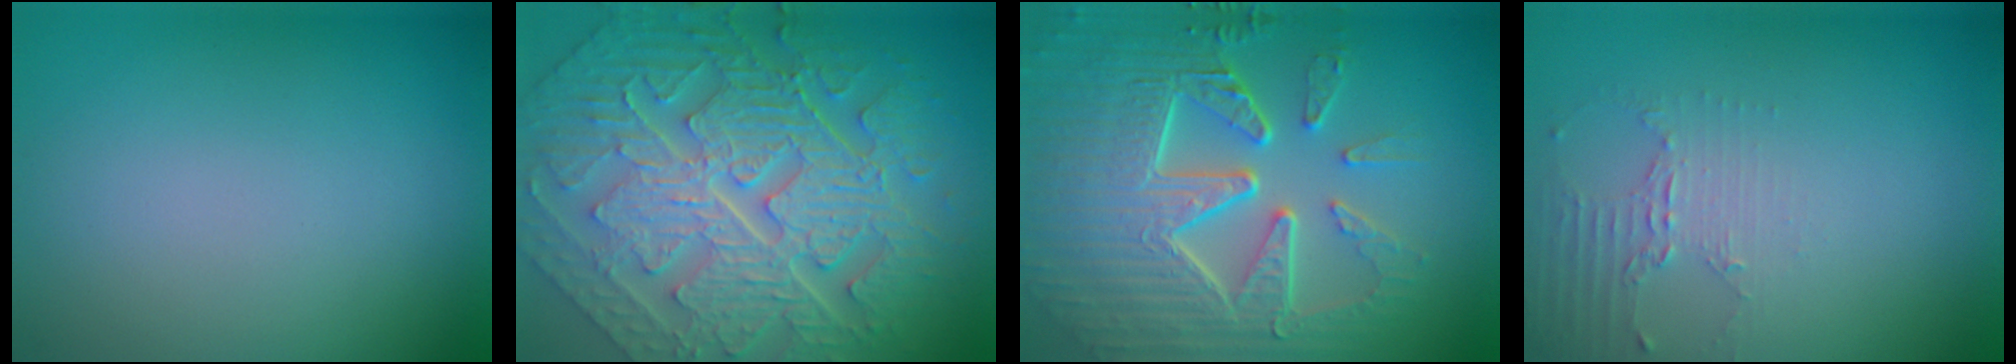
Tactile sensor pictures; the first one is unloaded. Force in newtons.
{"total": 11.7, "press": 7.9, "slide": 8.6}
{"total": 9.7, "press": 6.5, "slide": 7.1}
{"total": 2.1, "press": 1.5, "slide": 1.5}